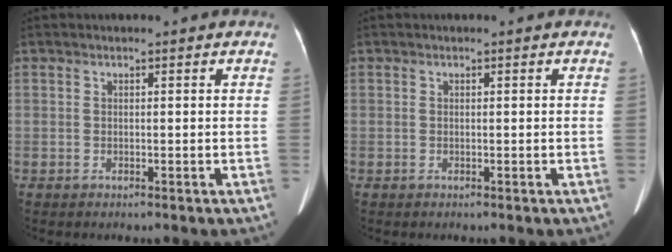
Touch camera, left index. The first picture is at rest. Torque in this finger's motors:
{"motor_torque": [0.08, 0.01, 0.04, 0.01]}